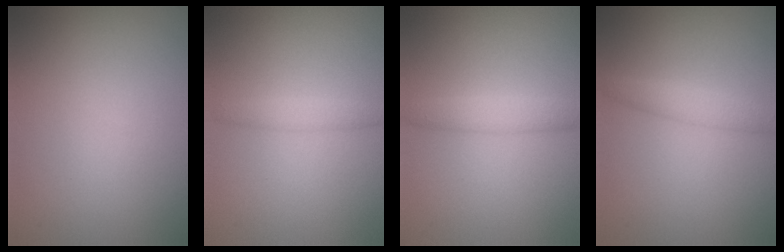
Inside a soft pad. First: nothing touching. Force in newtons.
{"total": 1.4, "press": 1.4, "slide": 0.0}
{"total": 2.1, "press": 2.1, "slide": 0.1}
{"total": 2.0, "press": 2.0, "slide": 0.0}